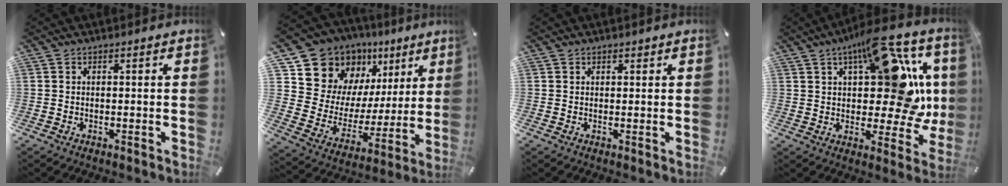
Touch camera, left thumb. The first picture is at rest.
{"total": 16.5, "force": [11.4, 11.2, 4.0], "torque": [-0.073, -0.095, 0.212]}
{"total": 0.9, "force": [0.6, 0.6, 0.0], "torque": [0.009, -0.002, 0.009]}
{"total": 21.9, "force": [7.1, 10.1, 18.1], "torque": [-0.256, -0.048, 0.115]}